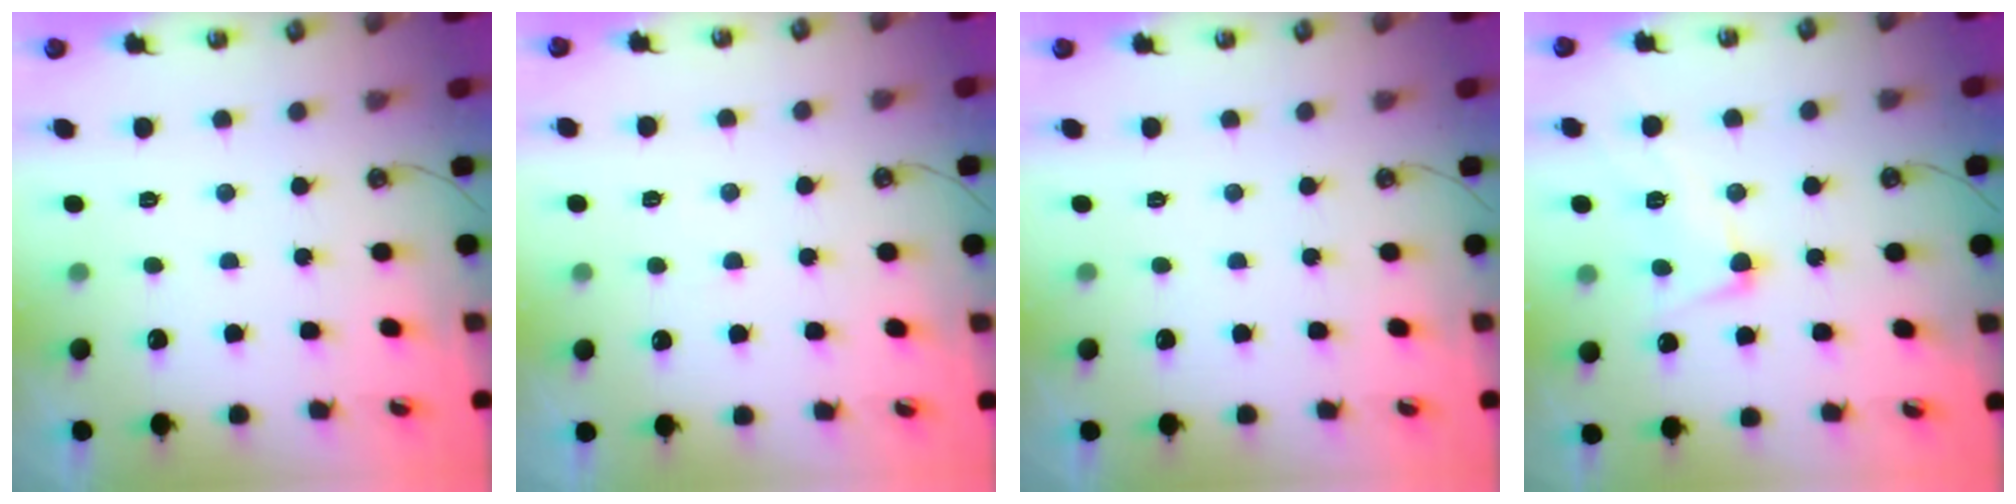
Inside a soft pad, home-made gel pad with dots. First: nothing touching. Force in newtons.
{"total": 4.1, "press": 4.1, "slide": 0.3}
{"total": 0.0}
{"total": 3.1, "press": 3.0, "slide": 0.9}